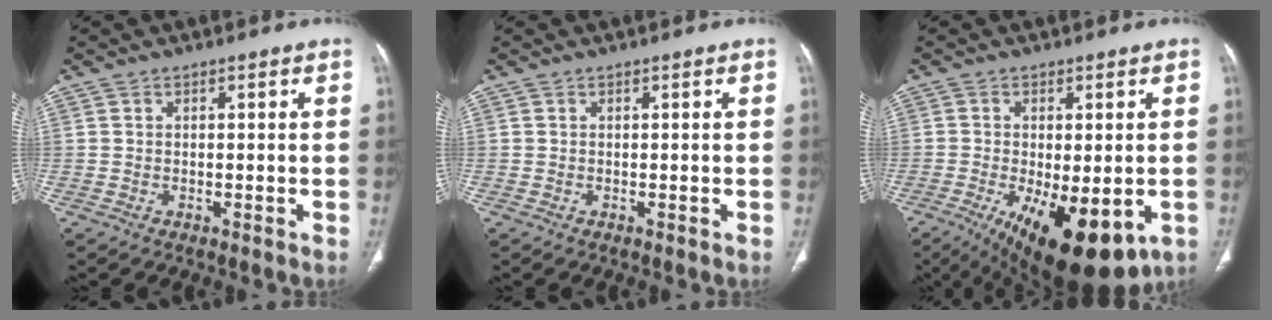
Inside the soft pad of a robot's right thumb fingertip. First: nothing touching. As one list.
[{"total": 0.0}, {"total": 17.7, "force": [-7.1, 7.5, 14.4], "torque": [-0.197, -0.019, -0.089]}]